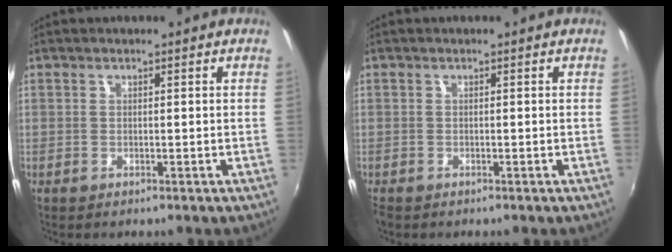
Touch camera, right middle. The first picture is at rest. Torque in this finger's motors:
{"motor_torque": [0.29, -0.32, 0.06, 0.01]}